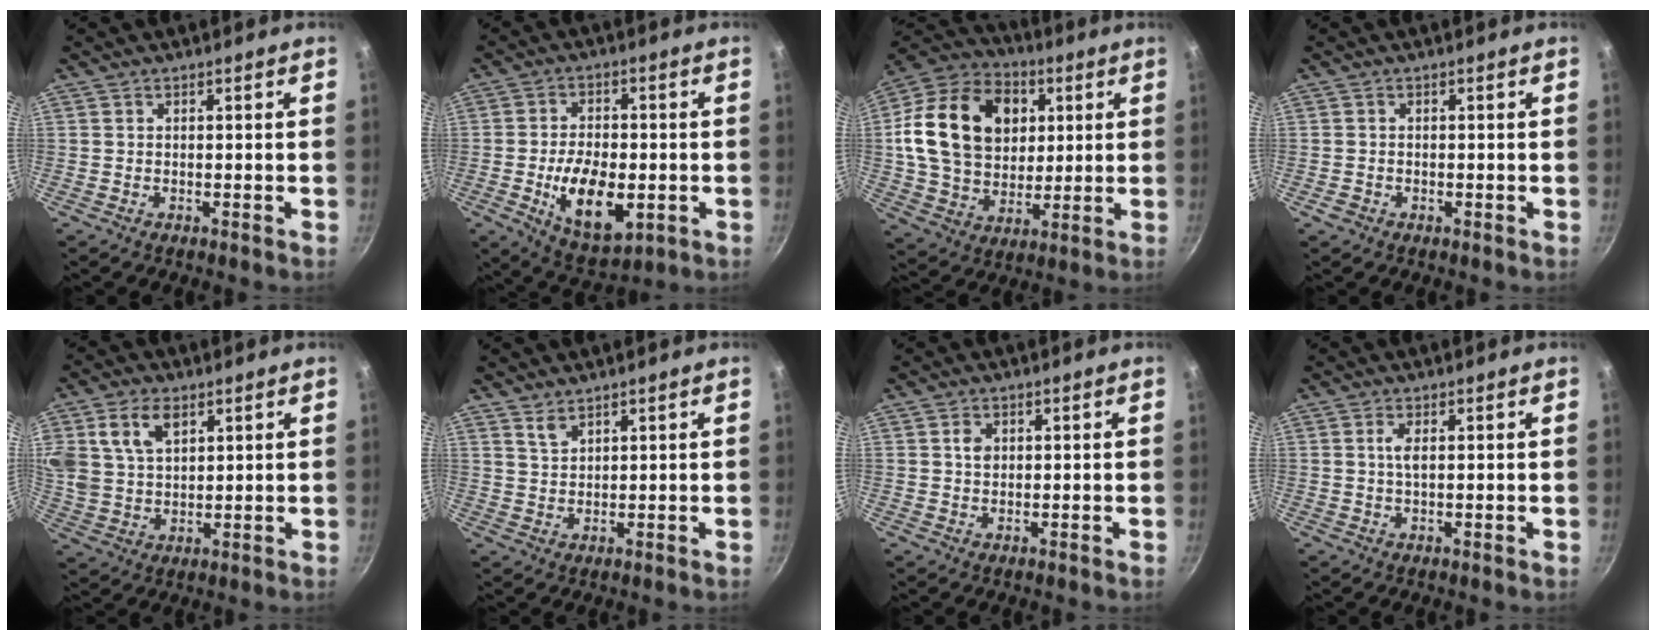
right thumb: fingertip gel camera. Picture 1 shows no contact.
{"total": 13.5, "force": [-2.9, 7.3, 11.0], "torque": [-0.166, 0.001, -0.038]}
{"total": 23.2, "force": [4.9, 17.4, 14.7], "torque": [-0.232, 0.009, 0.082]}
{"total": 1.3, "force": [-0.6, 1.0, 0.6], "torque": [-0.011, 0.002, -0.009]}
{"total": 10.9, "force": [4.7, 7.1, 6.8], "torque": [-0.122, -0.005, 0.090]}
{"total": 2.5, "force": [1.9, 1.0, 1.2], "torque": [-0.022, -0.011, 0.042]}
{"total": 2.2, "force": [0.5, 1.8, 1.3], "torque": [-0.015, 0.002, 0.007]}
{"total": 2.2, "force": [0.5, 0.7, 2.0], "torque": [-0.041, 0.001, 0.010]}